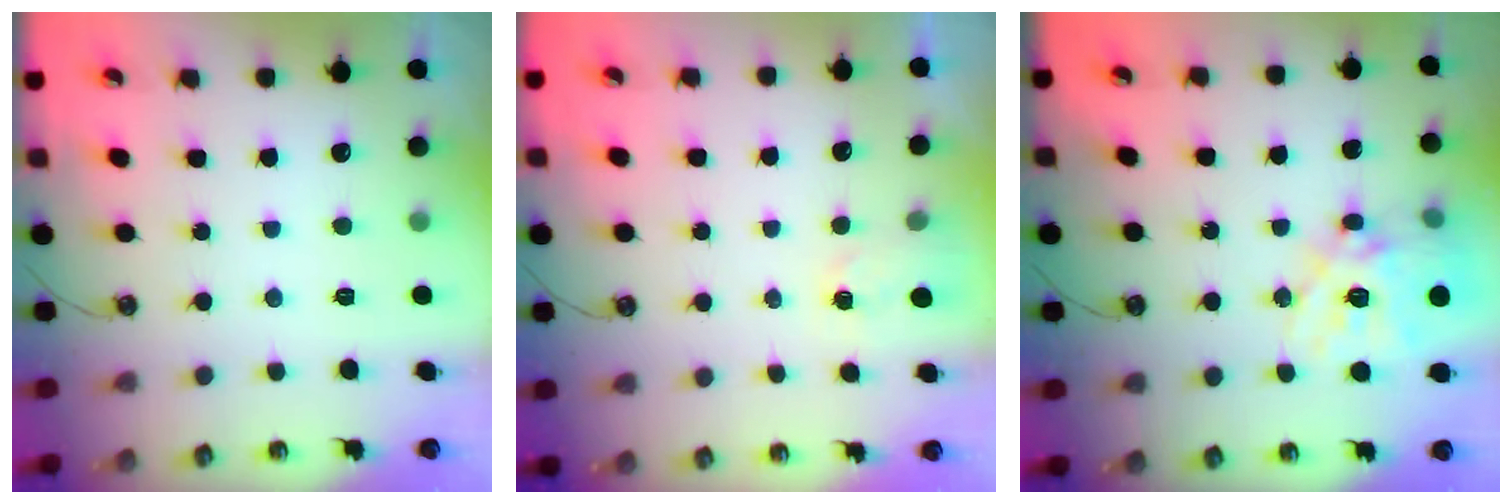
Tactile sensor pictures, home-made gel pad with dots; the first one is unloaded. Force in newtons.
{"total": 1.1, "press": 1.1, "slide": 0.3}
{"total": 19.6, "press": 19.5, "slide": 1.9}